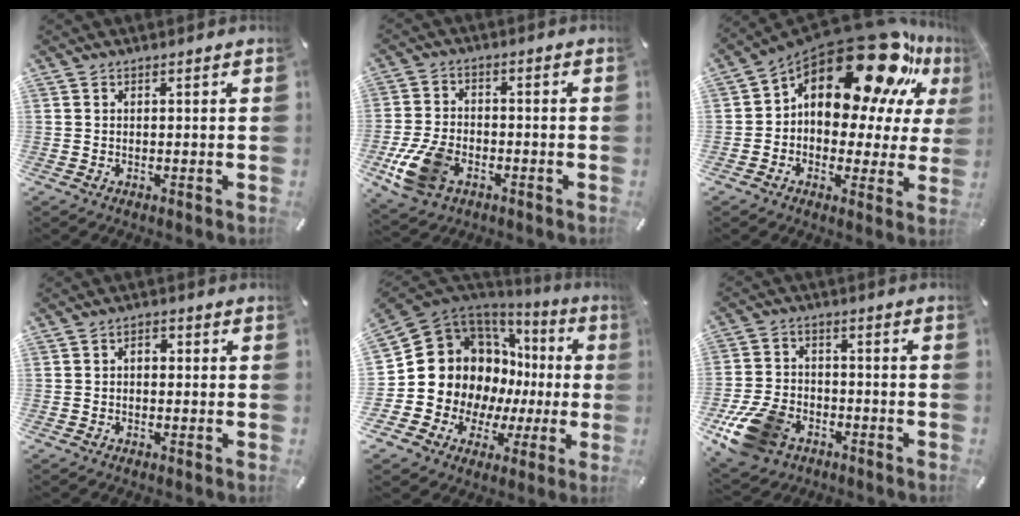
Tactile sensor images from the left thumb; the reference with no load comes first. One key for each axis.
{"total": 10.5, "fx": -4.4, "fy": 6.9, "fz": 6.6, "tx": -0.149, "ty": 0.012, "tz": -0.079}
{"total": 24.9, "fx": 14.2, "fy": 12.7, "fz": 16.0, "tx": -0.245, "ty": -0.107, "tz": 0.242}
{"total": 2.3, "fx": -0.6, "fy": 1.6, "fz": 1.6, "tx": -0.031, "ty": 0.010, "tz": -0.014}
{"total": 16.8, "fx": 3.6, "fy": 14.5, "fz": 7.7, "tx": -0.152, "ty": -0.045, "tz": 0.090}
{"total": 13.3, "fx": -6.8, "fy": 8.9, "fz": 7.2, "tx": -0.150, "ty": 0.039, "tz": -0.119}